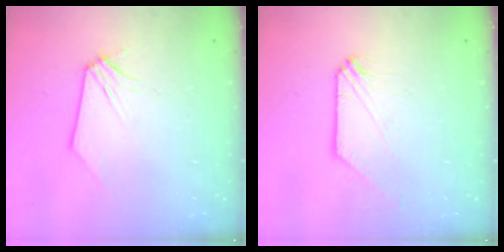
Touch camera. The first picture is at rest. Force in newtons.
{"total": 0.7, "press": 0.6, "slide": 0.3}